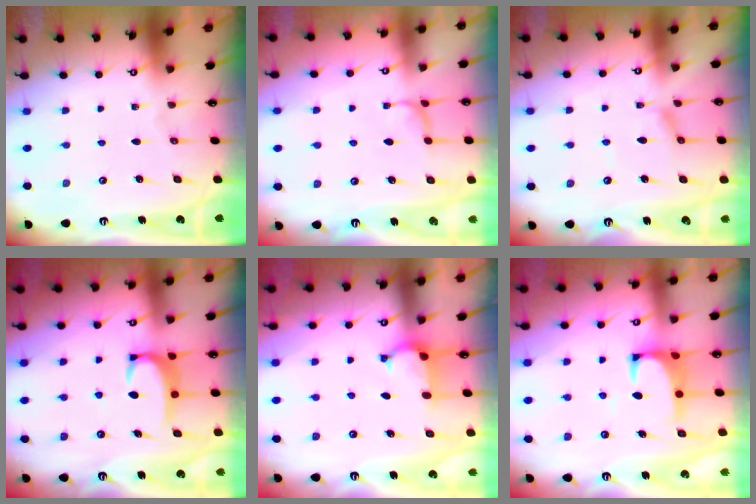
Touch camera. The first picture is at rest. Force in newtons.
{"total": 1.4, "press": 1.3, "slide": 0.5}
{"total": 2.3, "press": 2.3, "slide": 0.5}
{"total": 3.4, "press": 3.3, "slide": 0.6}
{"total": 1.7, "press": 1.6, "slide": 0.5}
{"total": 1.7, "press": 1.6, "slide": 0.7}